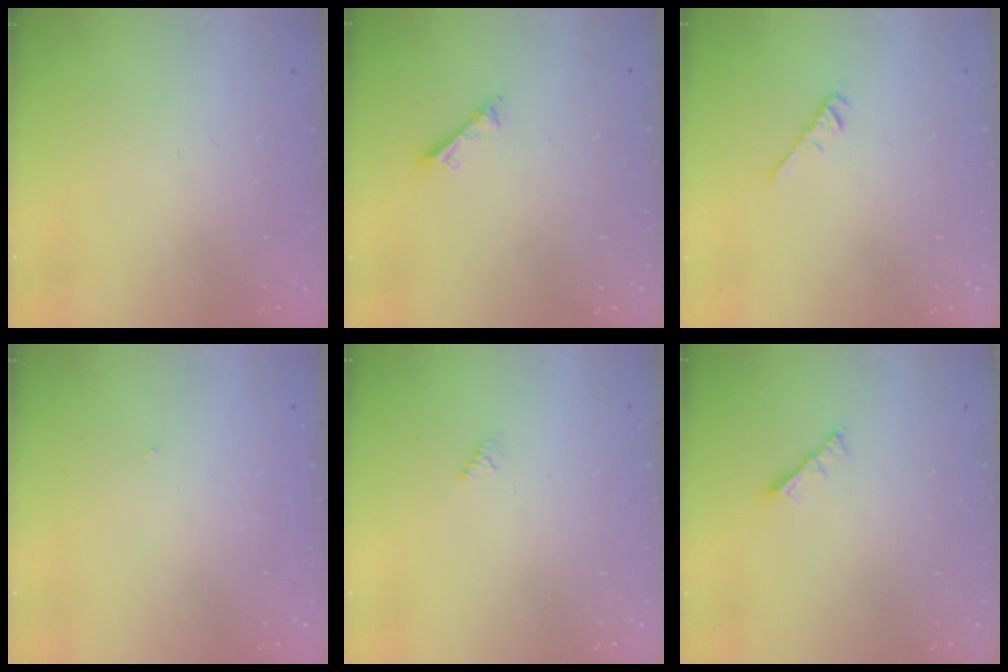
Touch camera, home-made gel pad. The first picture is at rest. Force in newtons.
{"total": 2.5, "press": 2.5, "slide": 0.1}
{"total": 3.1, "press": 3.0, "slide": 0.7}
{"total": 0.0}
{"total": 1.5, "press": 1.4, "slide": 0.4}
{"total": 2.5, "press": 2.4, "slide": 0.5}